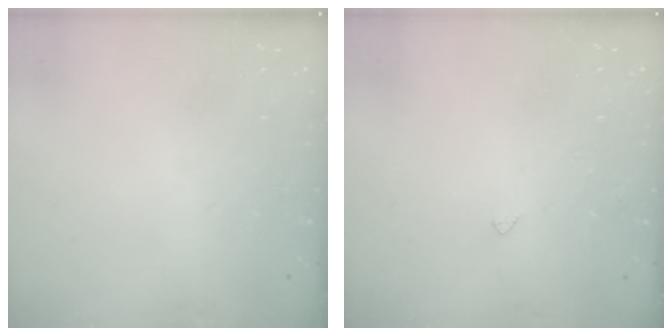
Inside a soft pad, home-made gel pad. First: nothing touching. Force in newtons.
{"total": 2.8, "press": 2.7, "slide": 0.4}